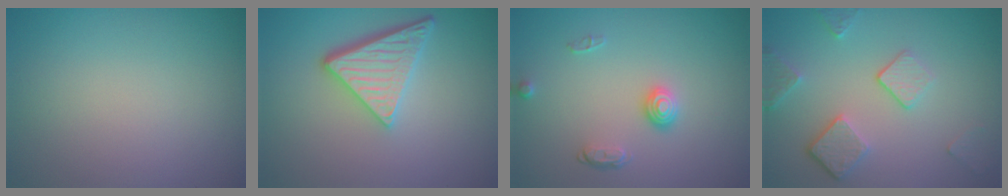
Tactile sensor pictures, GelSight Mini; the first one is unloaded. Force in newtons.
{"total": 4.3, "press": 3.4, "slide": 2.6}
{"total": 1.7, "press": 1.4, "slide": 1.0}
{"total": 3.8, "press": 2.9, "slide": 2.4}